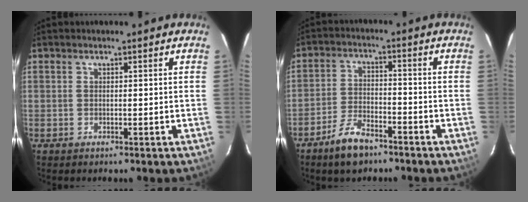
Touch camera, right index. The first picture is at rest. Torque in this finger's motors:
{"motor_torque": [0.62, -0.51, 0.32, 0.05]}